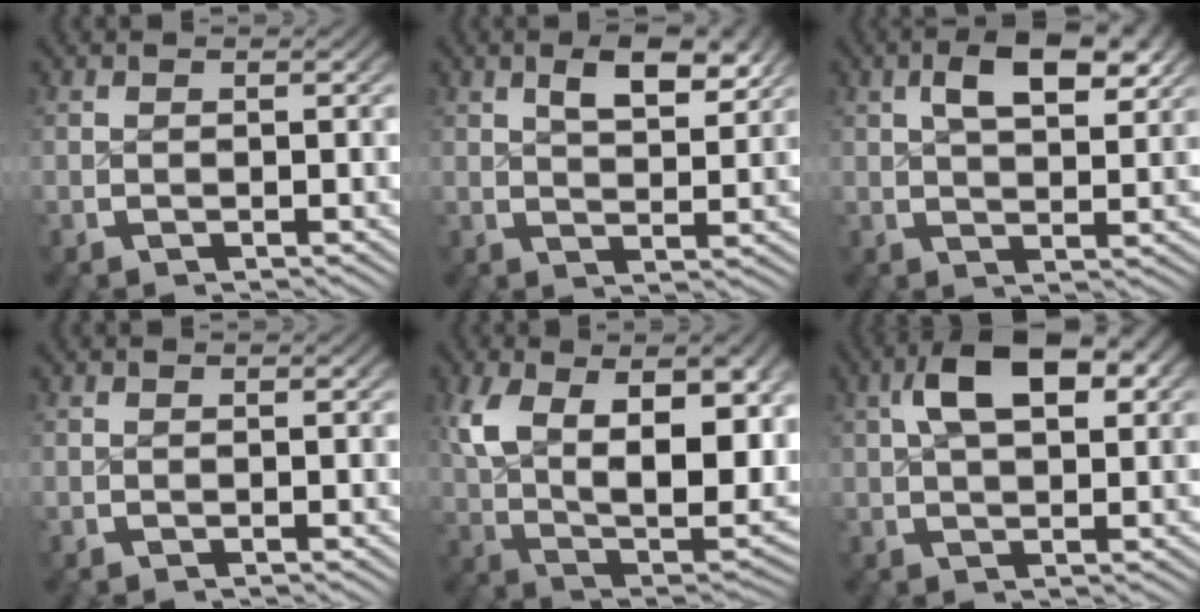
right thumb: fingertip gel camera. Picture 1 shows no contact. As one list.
[{"total": 4.4, "force": [2.5, 1.6, 3.3], "torque": [-0.042, 0.001, 0.042]}, {"total": 5.6, "force": [2.4, 2.2, 4.5], "torque": [-0.060, 0.006, 0.040]}, {"total": 0.0}, {"total": 14.1, "force": [0.5, 8.3, 11.3], "torque": [-0.227, -0.045, 0.036]}, {"total": 7.4, "force": [2.6, 3.6, 5.9], "torque": [-0.093, 0.009, 0.039]}]